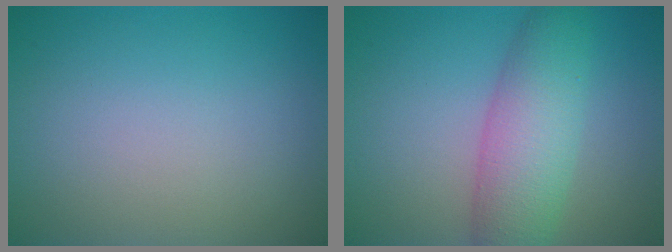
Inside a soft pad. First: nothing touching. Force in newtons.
{"total": 6.1, "press": 6.1, "slide": 0.2}